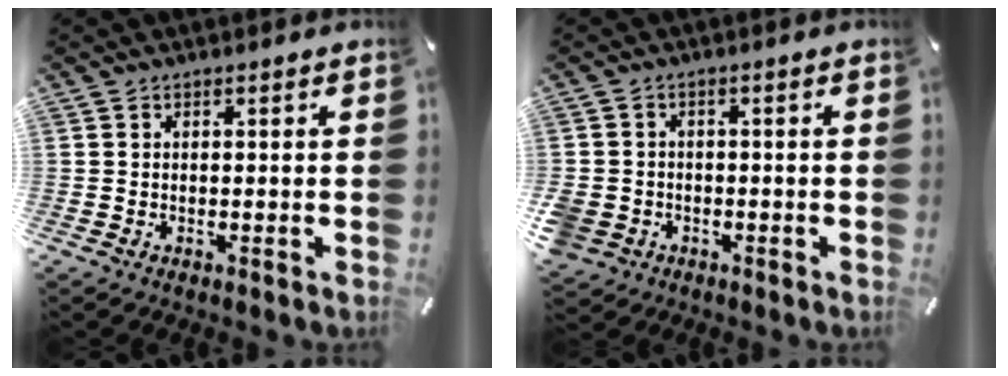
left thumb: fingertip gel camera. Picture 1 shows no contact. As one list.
[{"total": 4.4, "force": [-1.7, 3.8, 1.4], "torque": [-0.035, 0.005, -0.032]}]